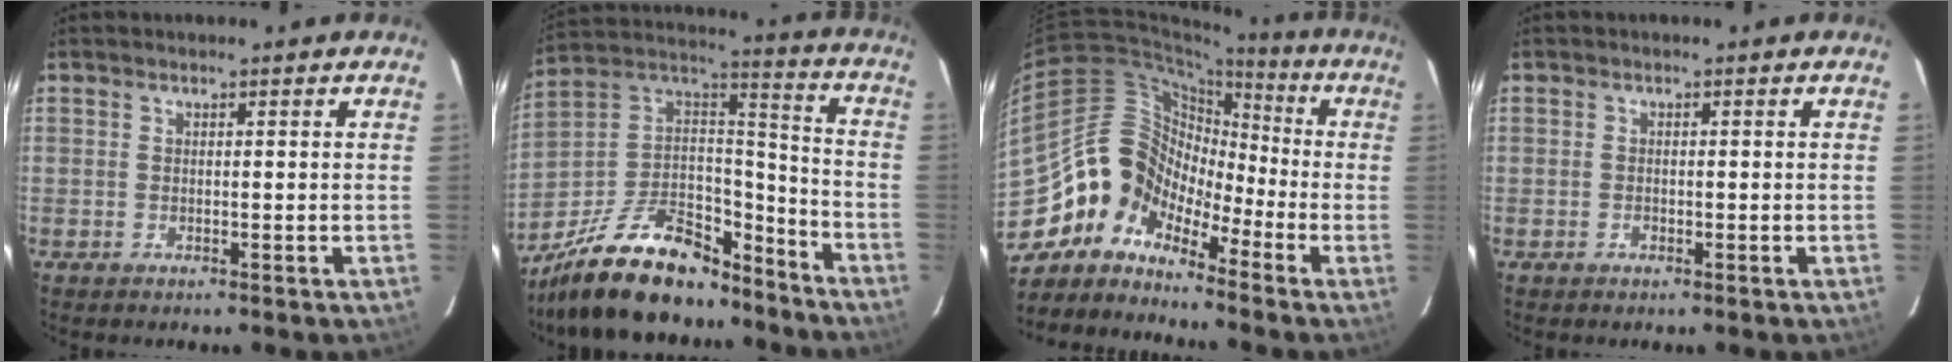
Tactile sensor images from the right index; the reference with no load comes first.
{"total": 25.2, "force": [-18.9, 10.5, 13.0], "torque": [-0.260, 0.019, -0.298]}
{"total": 9.2, "force": [-6.9, 5.9, 1.4], "torque": [-0.022, 0.042, -0.159]}
{"total": 0.8, "force": [-0.4, 0.6, 0.3], "torque": [-0.004, 0.002, -0.007]}